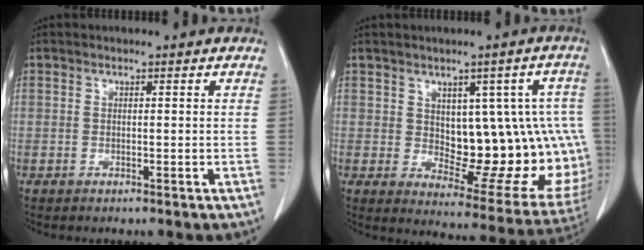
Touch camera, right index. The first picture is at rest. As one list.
[{"total": 17.1, "force": [1.1, 8.1, 15.0], "torque": [-0.139, 0.018, 0.037]}]